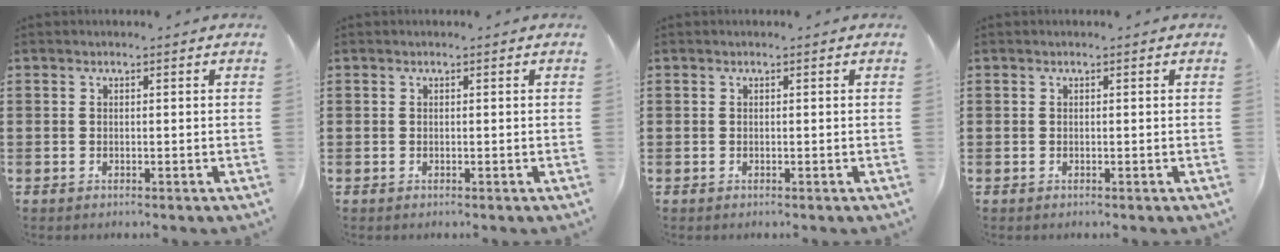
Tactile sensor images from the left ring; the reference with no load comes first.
{"total": 0.0}
{"total": 0.0}
{"total": 0.0}